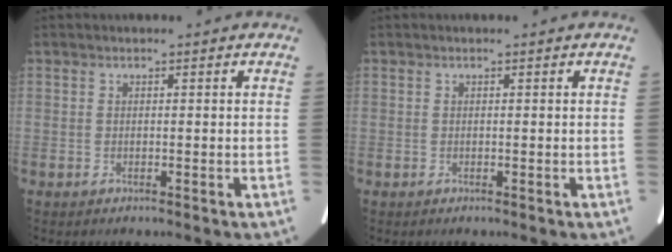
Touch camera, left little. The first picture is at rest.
{"total": 0.0}